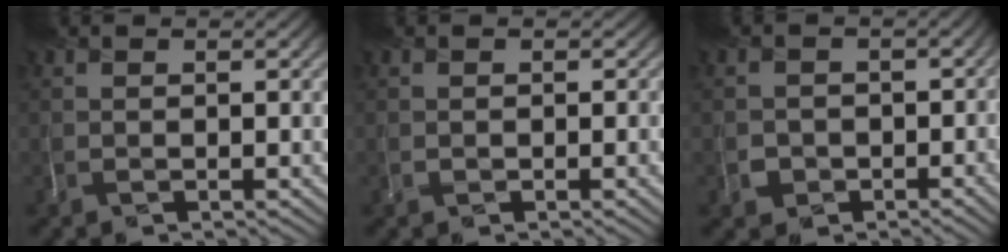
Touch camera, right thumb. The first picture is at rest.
{"total": 0.6, "force": [0.0, 0.6, 0.0], "torque": [0.002, -0.003, 0.005]}
{"total": 2.7, "force": [-1.2, 2.4, -0.3], "torque": [0.009, -0.011, -0.012]}